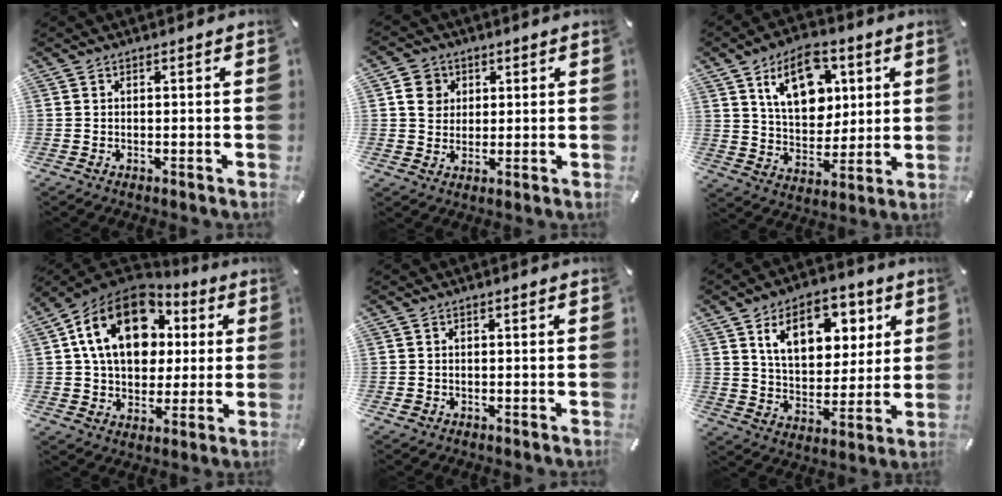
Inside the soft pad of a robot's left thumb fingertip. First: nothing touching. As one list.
[{"total": 5.4, "force": [1.5, 5.0, 1.2], "torque": [-0.017, 0.004, 0.025]}, {"total": 14.5, "force": [6.3, 9.7, 8.7], "torque": [-0.130, -0.012, 0.112]}, {"total": 19.9, "force": [6.0, 14.4, 12.2], "torque": [-0.225, -0.013, 0.104]}, {"total": 0.7, "force": [-0.3, 0.7, 0.1], "torque": [-0.003, 0.003, -0.008]}, {"total": 14.4, "force": [7.2, 9.3, 8.3], "torque": [-0.131, -0.017, 0.126]}]